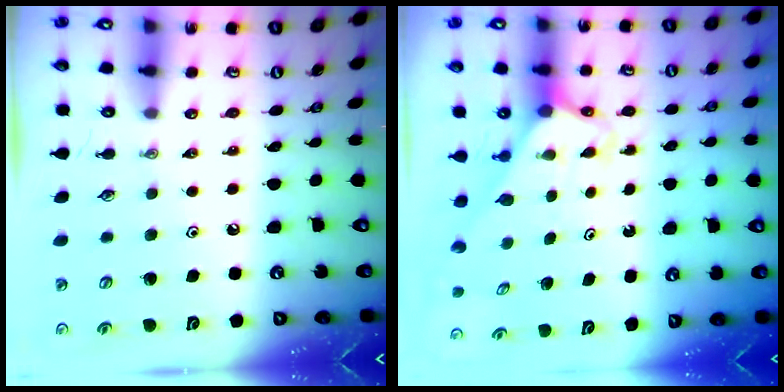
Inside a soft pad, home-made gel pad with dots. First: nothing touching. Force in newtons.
{"total": 2.4, "press": 2.4, "slide": 0.1}